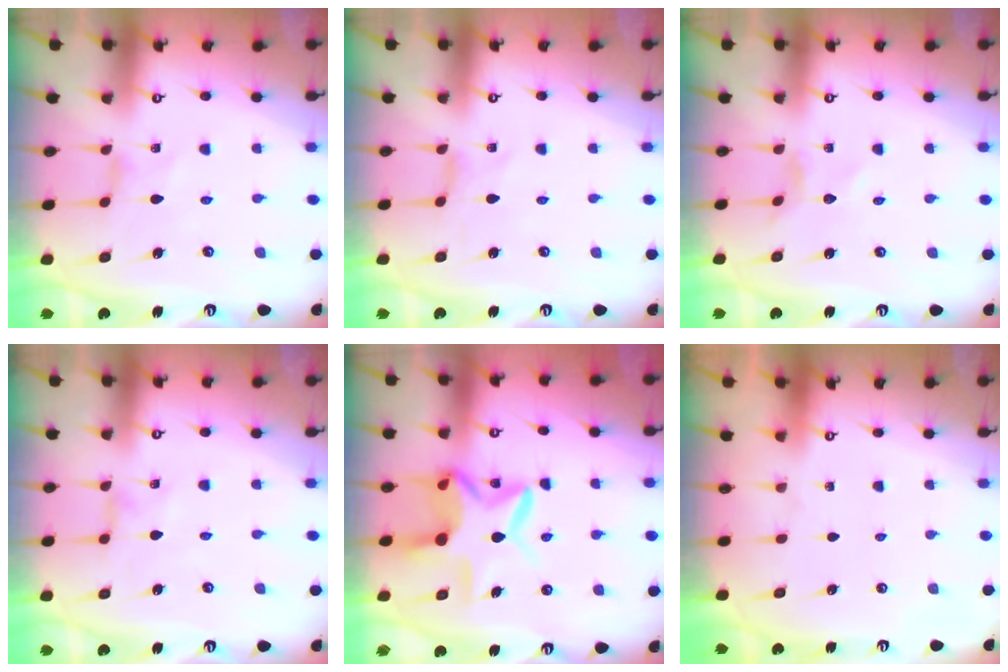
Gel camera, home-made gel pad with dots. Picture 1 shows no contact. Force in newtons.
{"total": 0.0}
{"total": 2.2, "press": 2.2, "slide": 0.1}
{"total": 0.0}
{"total": 12.8, "press": 12.7, "slide": 1.6}
{"total": 0.0}